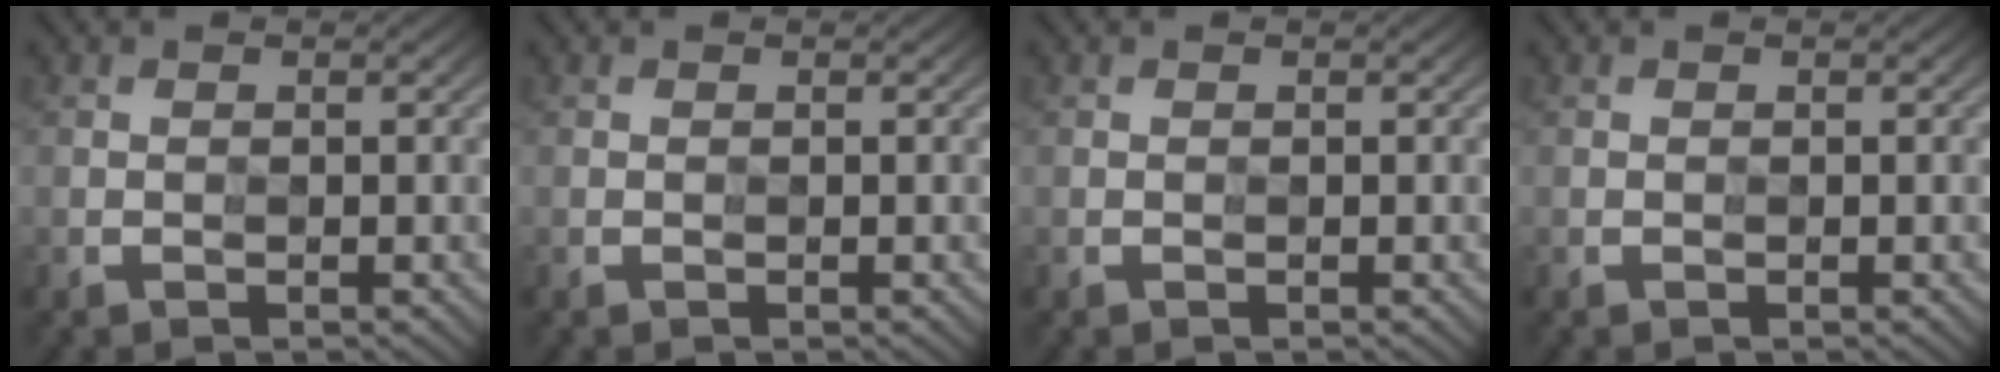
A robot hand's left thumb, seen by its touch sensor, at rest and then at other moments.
{"total": 0.0}
{"total": 0.0}
{"total": 0.0}